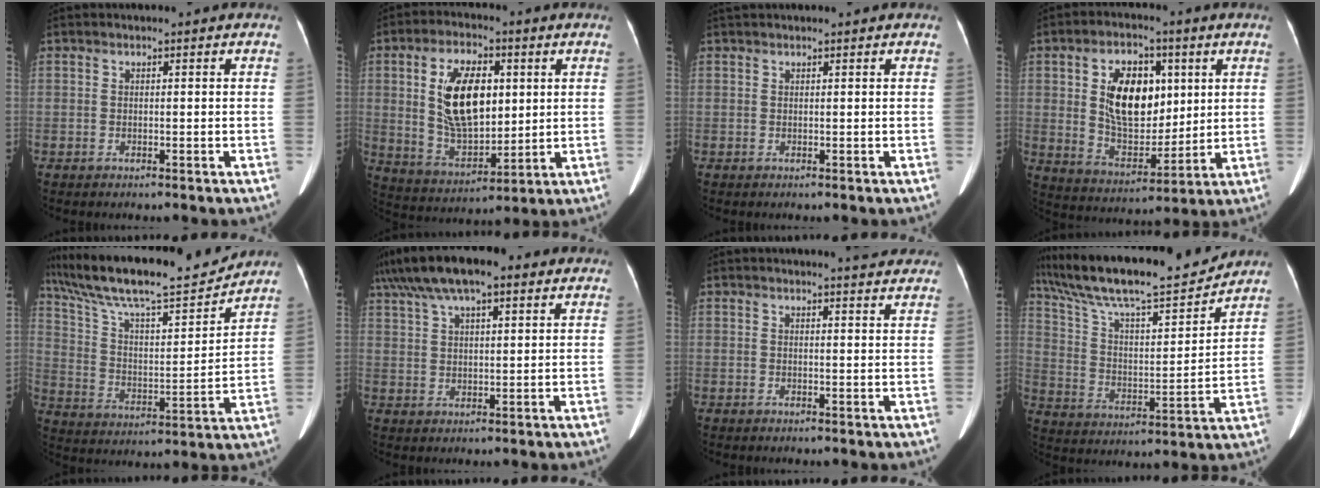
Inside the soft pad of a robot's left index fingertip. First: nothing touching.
{"total": 13.0, "force": [2.5, 6.4, 11.0], "torque": [-0.218, 0.007, 0.055]}
{"total": 2.4, "force": [2.2, 0.1, 0.9], "torque": [-0.012, 0.032, 0.037]}
{"total": 12.2, "force": [3.0, 7.1, 9.5], "torque": [-0.181, 0.007, 0.060]}
{"total": 21.4, "force": [18.7, 2.6, 10.1], "torque": [-0.193, 0.009, 0.306]}
{"total": 15.1, "force": [10.2, 4.6, 10.1], "torque": [-0.203, 0.052, 0.175]}
{"total": 5.0, "force": [4.6, 0.4, 1.8], "torque": [-0.025, 0.000, 0.043]}
{"total": 21.2, "force": [18.5, 2.5, 9.9], "torque": [-0.191, 0.008, 0.304]}